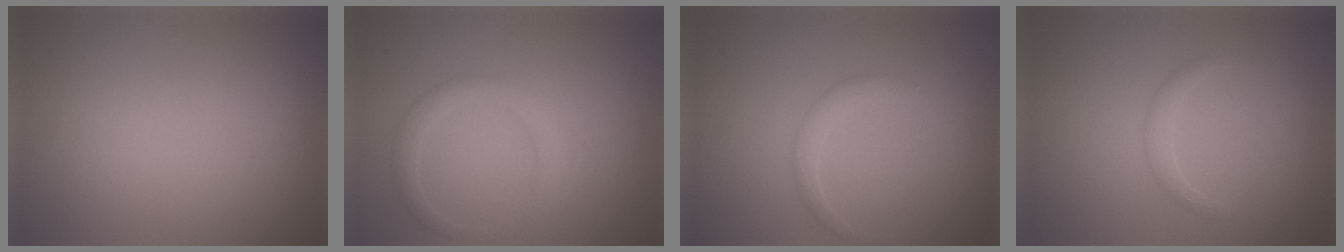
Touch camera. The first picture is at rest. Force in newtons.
{"total": 1.8, "press": 1.8, "slide": 0.1}
{"total": 1.4, "press": 1.4, "slide": 0.0}
{"total": 1.1, "press": 1.1, "slide": 0.1}